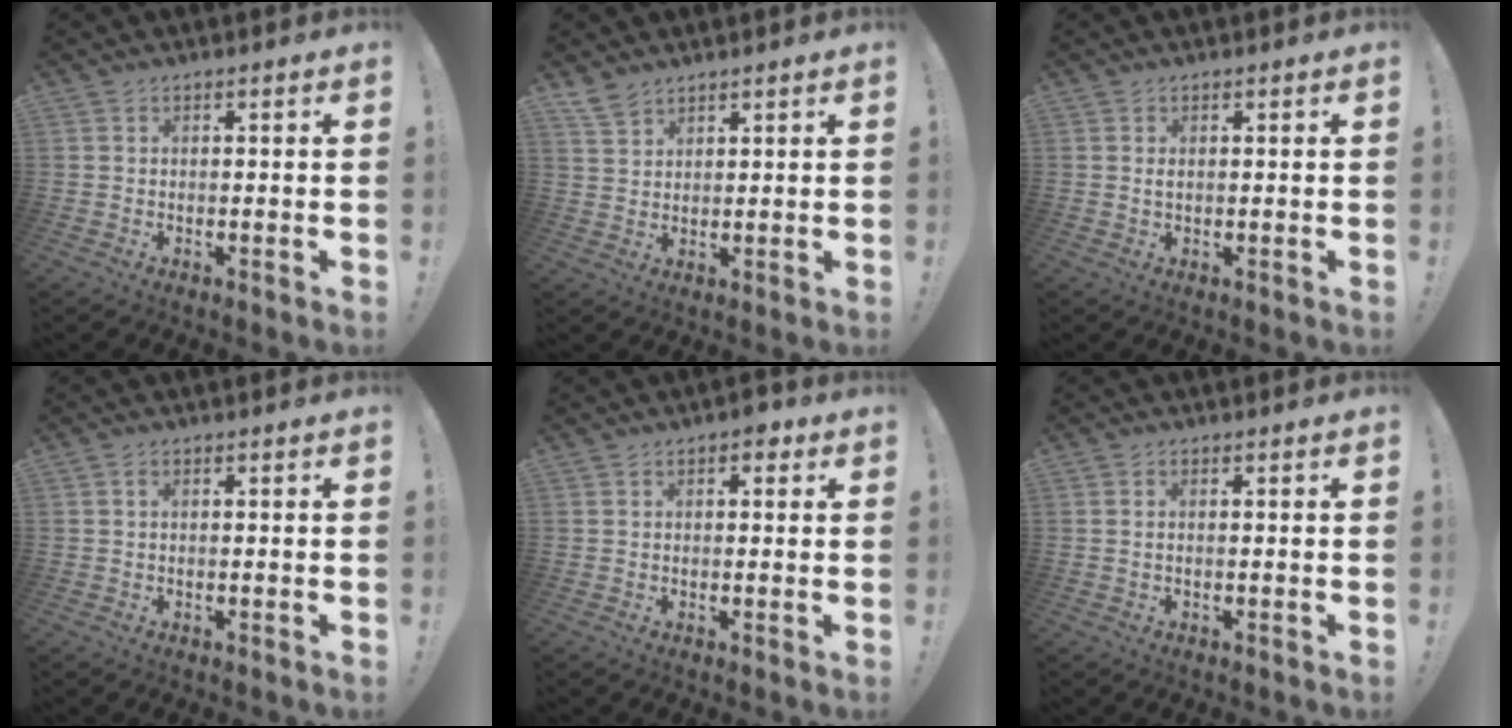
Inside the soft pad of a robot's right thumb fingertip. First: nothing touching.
{"total": 4.6, "force": [3.7, 2.0, 1.7], "torque": [-0.034, -0.020, 0.072]}
{"total": 0.8, "force": [0.1, 0.3, 0.7], "torque": [-0.014, 0.002, 0.001]}
{"total": 0.5, "force": [0.1, 0.3, 0.4], "torque": [-0.003, 0.000, 0.001]}
{"total": 2.5, "force": [1.1, 1.6, 1.6], "torque": [-0.016, 0.001, 0.016]}
{"total": 0.9, "force": [0.1, -0.1, 0.9], "torque": [-0.019, -0.001, 0.001]}